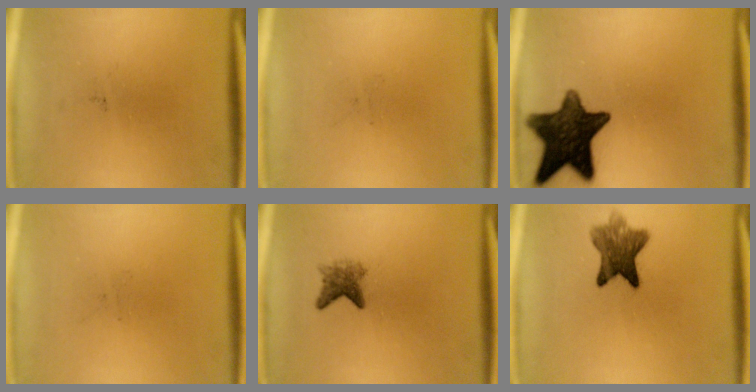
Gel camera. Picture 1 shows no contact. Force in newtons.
{"total": 0.0}
{"total": 14.3}
{"total": 0.0}
{"total": 2.9}
{"total": 7.6}